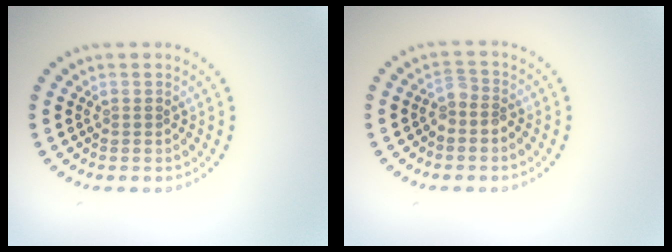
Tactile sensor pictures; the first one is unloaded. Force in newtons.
{"total": 1.6, "press": 1.2, "slide": 1.0}